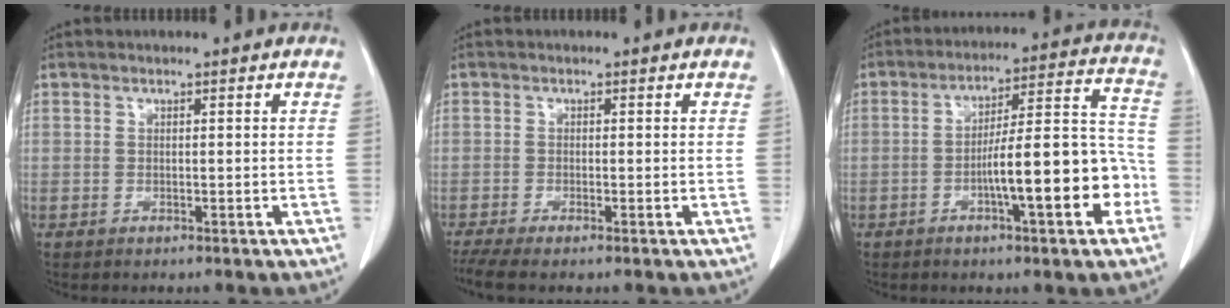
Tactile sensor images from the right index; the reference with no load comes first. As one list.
[{"total": 4.0, "force": [-3.0, 0.4, 2.7], "torque": [-0.052, -0.004, -0.055]}, {"total": 14.1, "force": [-4.5, 2.0, 13.2], "torque": [-0.188, 0.028, -0.062]}]